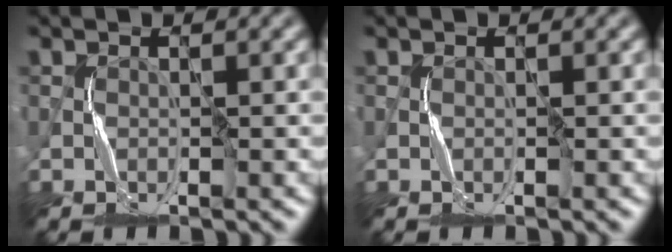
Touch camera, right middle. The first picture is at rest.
{"total": 0.0}